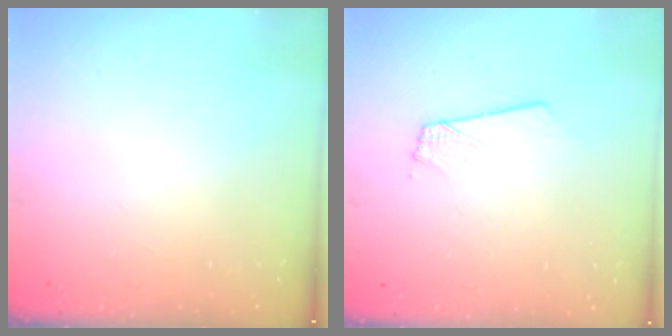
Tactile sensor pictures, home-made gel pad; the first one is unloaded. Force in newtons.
{"total": 2.0, "press": 2.0, "slide": 0.1}